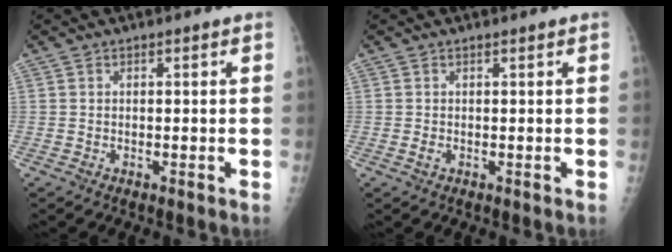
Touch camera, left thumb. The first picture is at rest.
{"total": 1.1, "force": [0.2, 0.5, 0.9], "torque": [-0.019, 0.005, 0.007]}